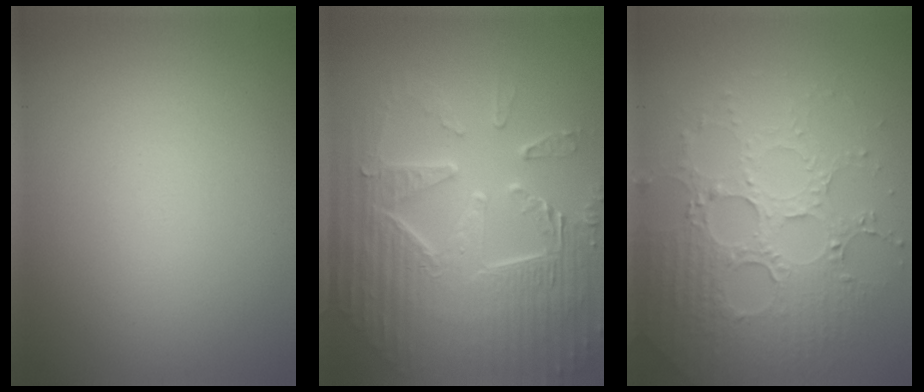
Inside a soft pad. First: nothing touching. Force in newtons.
{"total": 9.5, "press": 6.4, "slide": 7.1}
{"total": 5.2, "press": 4.6, "slide": 2.3}